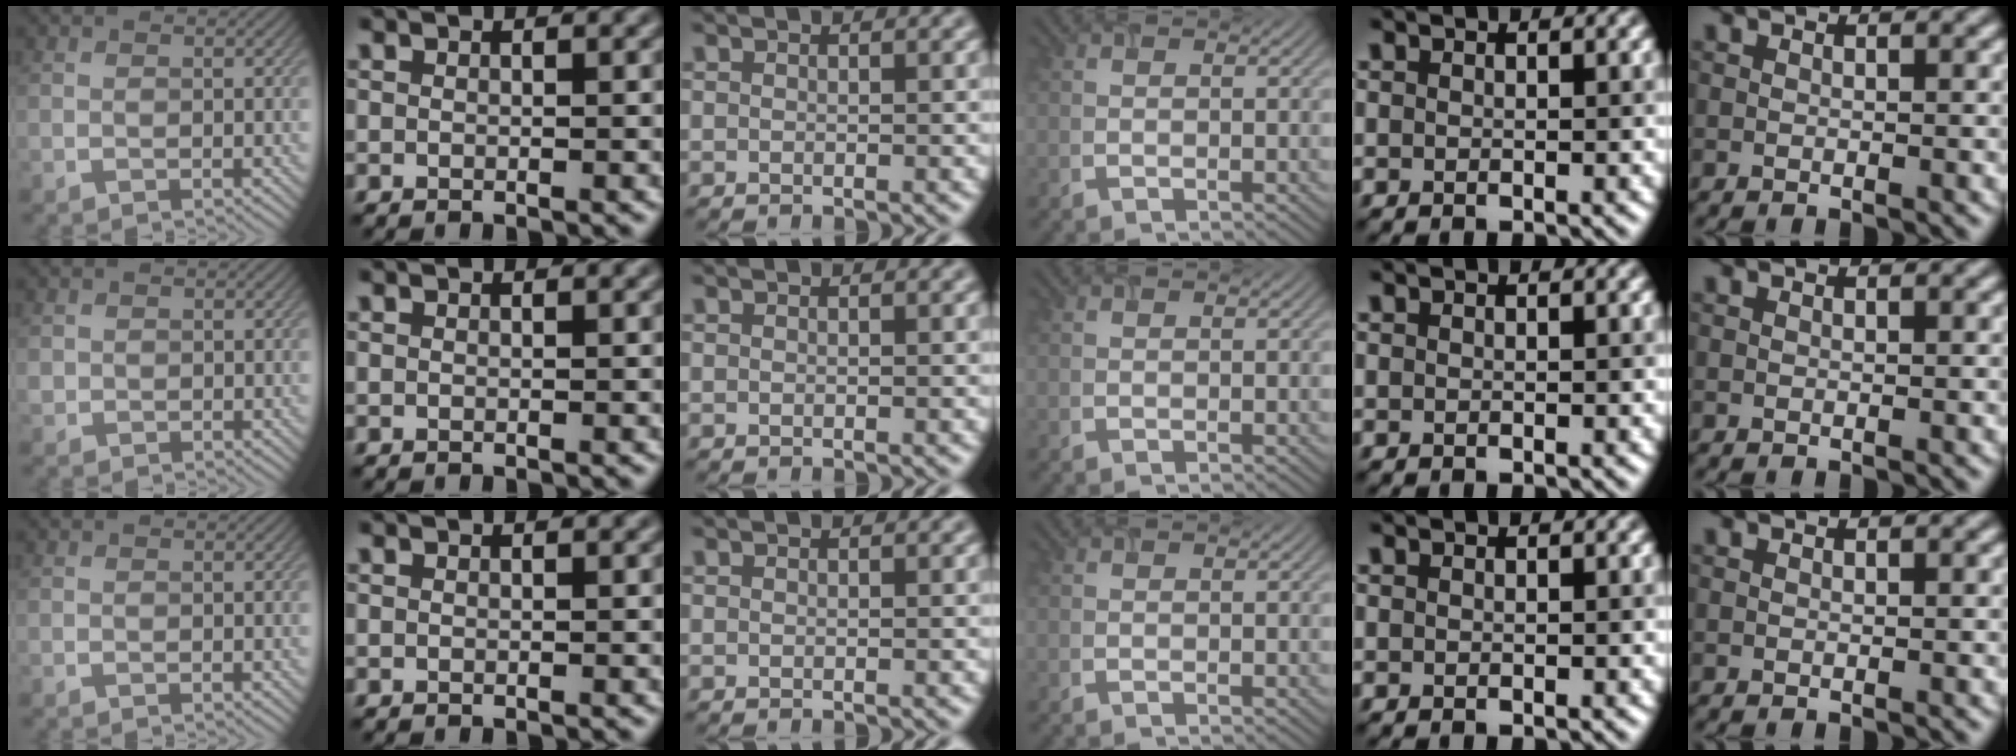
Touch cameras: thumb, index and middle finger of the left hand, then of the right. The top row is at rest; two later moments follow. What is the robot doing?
{"motion": "close", "object": "airpods case & airpods"}